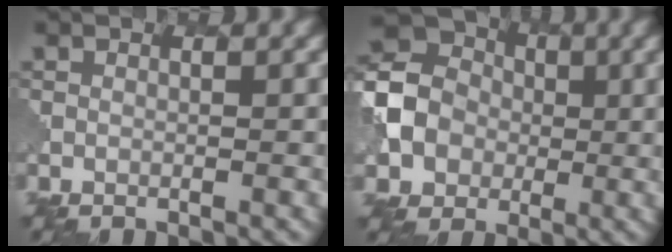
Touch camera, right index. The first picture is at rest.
{"total": 8.4, "force": [-0.3, 7.5, 3.7], "torque": [-0.089, 0.004, -0.028]}